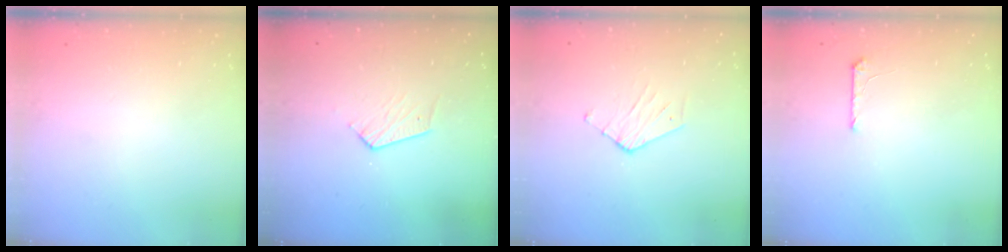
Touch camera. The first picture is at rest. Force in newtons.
{"total": 3.8, "press": 3.8, "slide": 0.3}
{"total": 3.3, "press": 3.3, "slide": 0.3}
{"total": 5.5, "press": 5.5, "slide": 0.6}